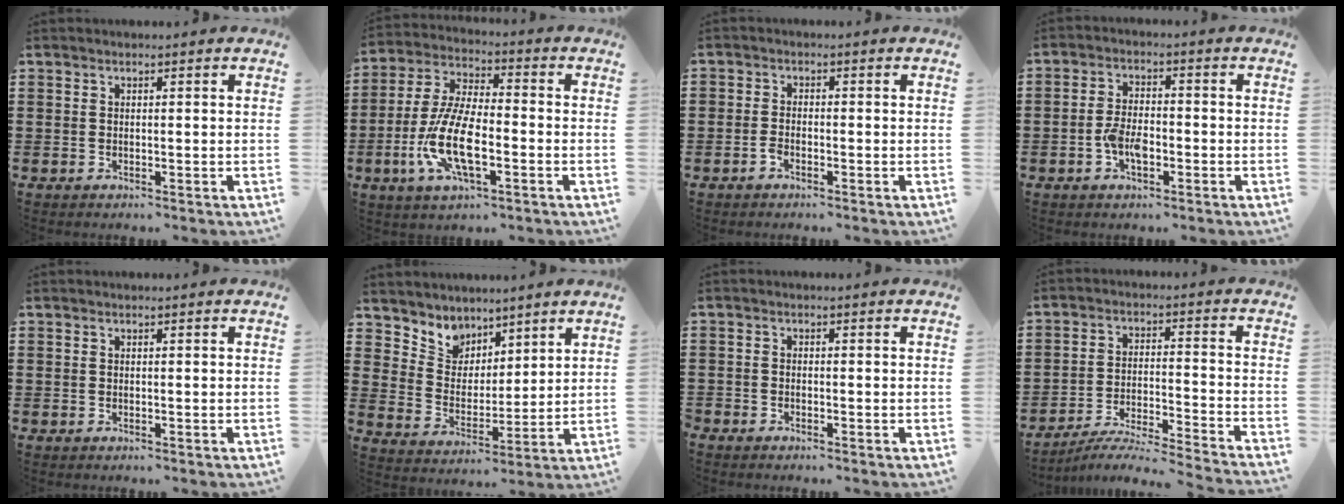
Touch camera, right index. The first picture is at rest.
{"total": 11.3, "force": [-3.6, 4.2, 9.9], "torque": [-0.230, -0.013, -0.072]}
{"total": 1.6, "force": [-1.0, 0.7, 0.9], "torque": [-0.034, -0.006, -0.024]}
{"total": 4.6, "force": [-1.6, 2.2, 3.7], "torque": [-0.085, 0.000, -0.033]}
{"total": 0.0}
{"total": 5.3, "force": [4.4, 2.9, -0.6], "torque": [-0.025, -0.026, 0.080]}
{"total": 0.9, "force": [-0.8, 0.3, 0.1], "torque": [-0.002, 0.002, -0.018]}
{"total": 4.6, "force": [-4.4, -0.6, 1.3], "torque": [-0.040, -0.019, -0.095]}